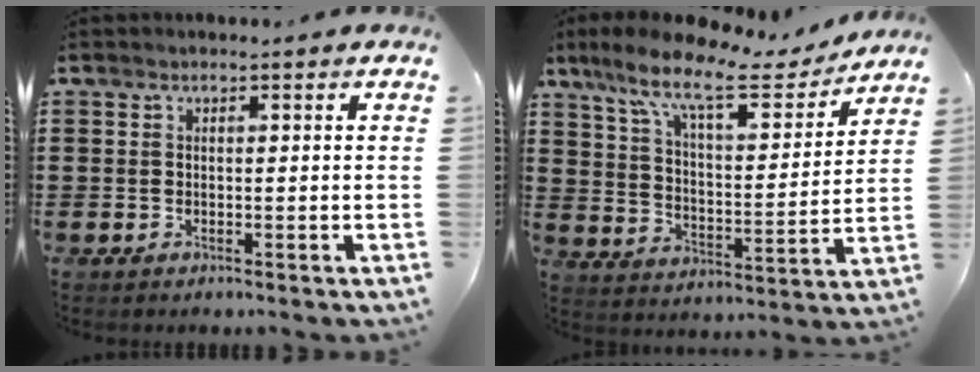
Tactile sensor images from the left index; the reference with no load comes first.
{"total": 11.6, "force": [8.9, 2.2, 7.1], "torque": [-0.161, -0.046, 0.148]}